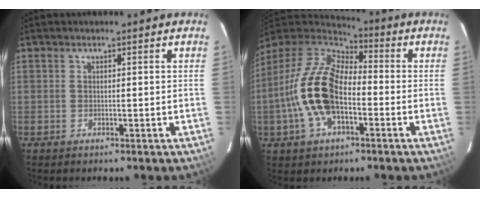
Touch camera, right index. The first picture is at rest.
{"total": 16.6, "force": [-3.7, 8.8, 13.5], "torque": [-0.277, 0.005, -0.073]}